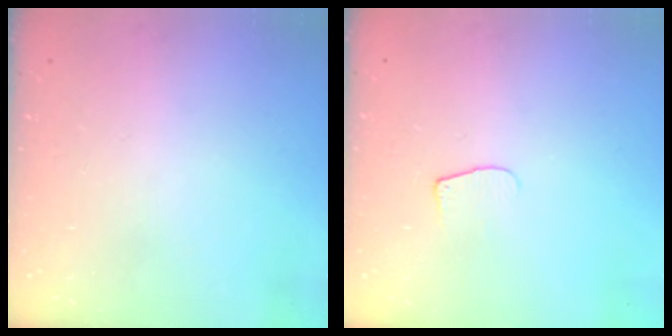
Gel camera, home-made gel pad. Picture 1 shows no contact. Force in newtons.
{"total": 6.2, "press": 6.2, "slide": 0.7}